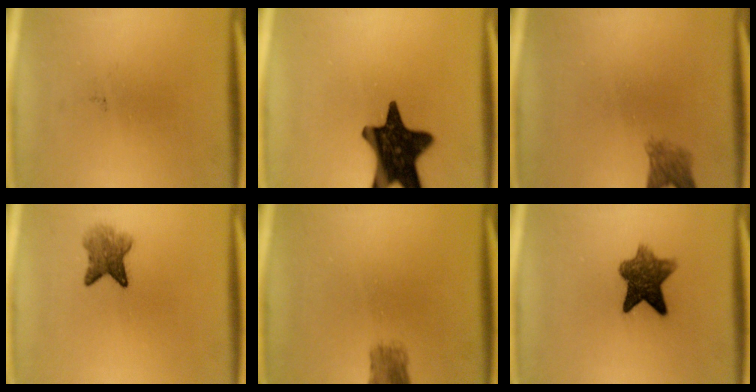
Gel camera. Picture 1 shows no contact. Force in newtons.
{"total": 16.9}
{"total": 2.9}
{"total": 4.3}
{"total": 2.9}
{"total": 8.0}